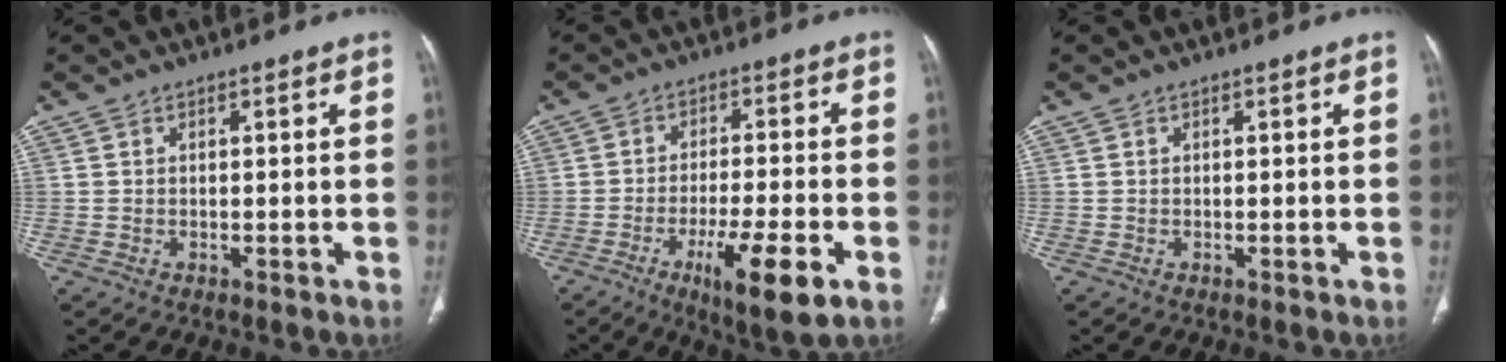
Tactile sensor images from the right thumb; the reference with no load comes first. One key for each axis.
{"total": 11.7, "fx": -5.1, "fy": 2.4, "fz": 10.3, "tx": -0.173, "ty": 0.003, "tz": -0.078}
{"total": 0.0}